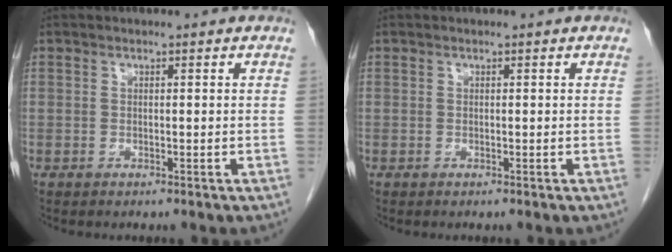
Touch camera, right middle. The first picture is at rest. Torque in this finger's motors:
{"motor_torque": [0.00, 0.00, 0.00, 0.00]}